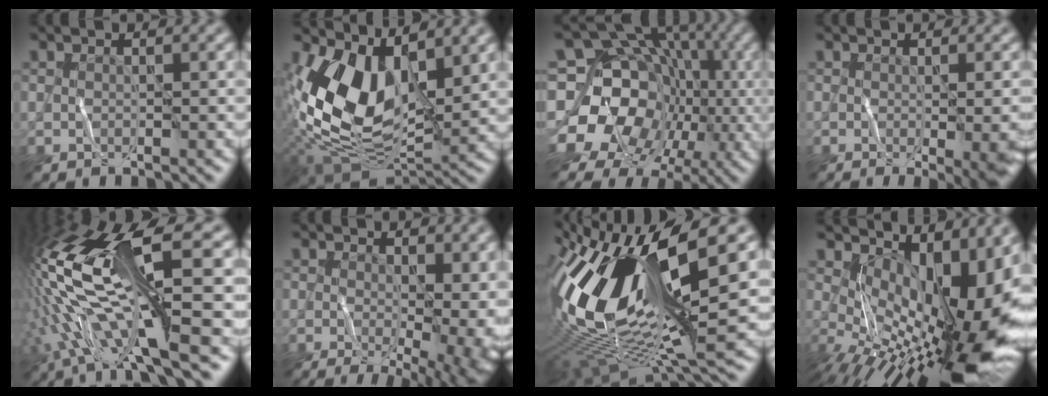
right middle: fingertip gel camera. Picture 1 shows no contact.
{"total": 11.0, "force": [2.2, 6.1, 8.9], "torque": [-0.191, -0.006, 0.048]}
{"total": 17.4, "force": [-3.9, 15.2, 7.4], "torque": [-0.141, 0.010, -0.076]}
{"total": 6.1, "force": [-1.1, 1.9, 5.7], "torque": [-0.040, 0.007, -0.001]}
{"total": 15.2, "force": [-0.5, 3.6, 14.8], "torque": [-0.321, 0.020, 0.020]}
{"total": 9.7, "force": [0.0, 4.3, 8.6], "torque": [-0.078, -0.005, 0.019]}
{"total": 15.5, "force": [3.0, 5.7, 14.1], "torque": [-0.292, 0.014, 0.067]}
{"total": 13.8, "force": [0.6, 6.5, 12.1], "torque": [-0.147, -0.015, 0.035]}